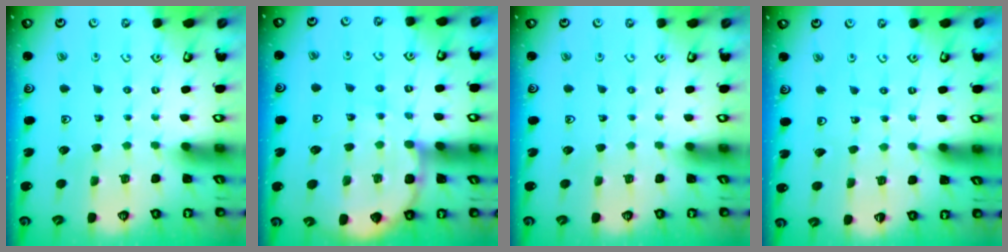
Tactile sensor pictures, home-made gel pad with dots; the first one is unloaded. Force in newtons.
{"total": 8.3, "press": 8.1, "slide": 1.4}
{"total": 0.0}
{"total": 3.7, "press": 3.7, "slide": 0.5}